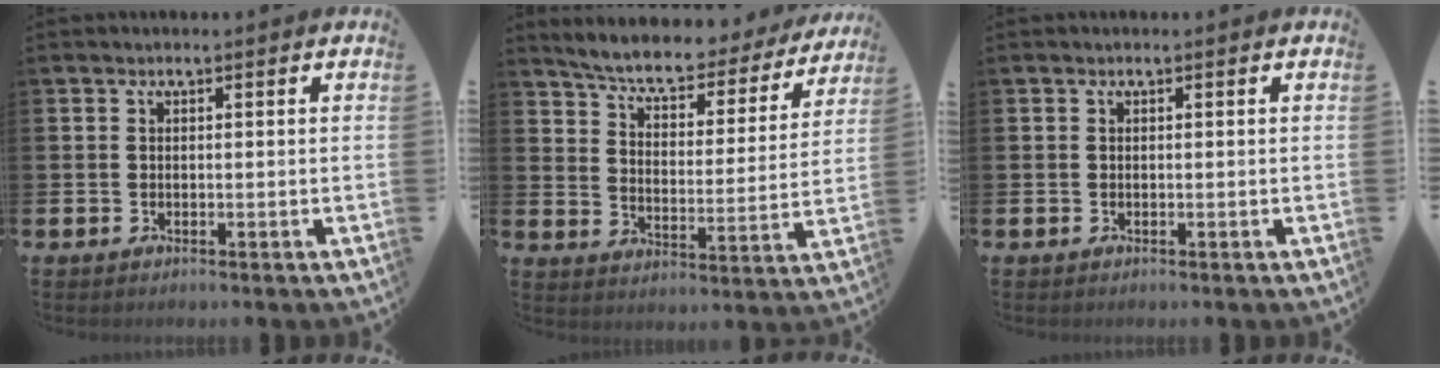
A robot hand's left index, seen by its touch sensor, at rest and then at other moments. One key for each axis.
{"total": 6.3, "fx": 5.8, "fy": 1.3, "fz": 2.2, "tx": -0.065, "ty": -0.047, "tz": 0.092}
{"total": 0.0}